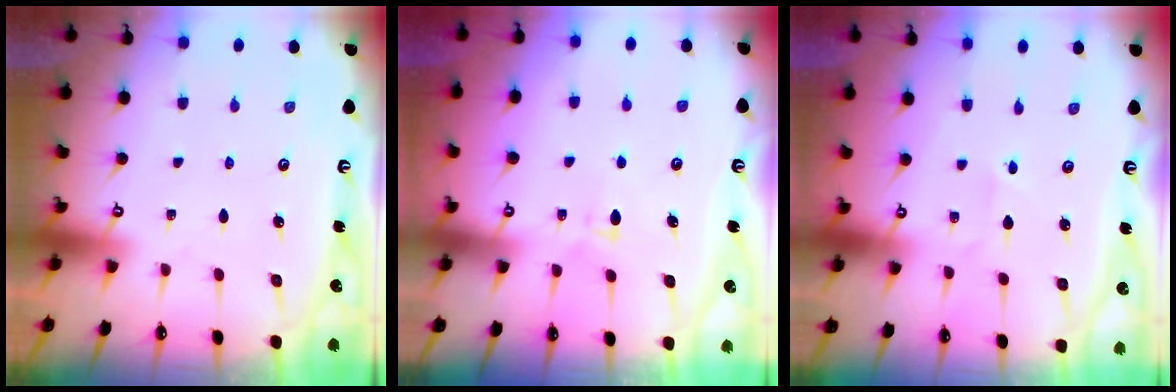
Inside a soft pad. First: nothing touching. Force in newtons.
{"total": 6.0, "press": 5.9, "slide": 1.2}
{"total": 1.3, "press": 1.3, "slide": 0.2}